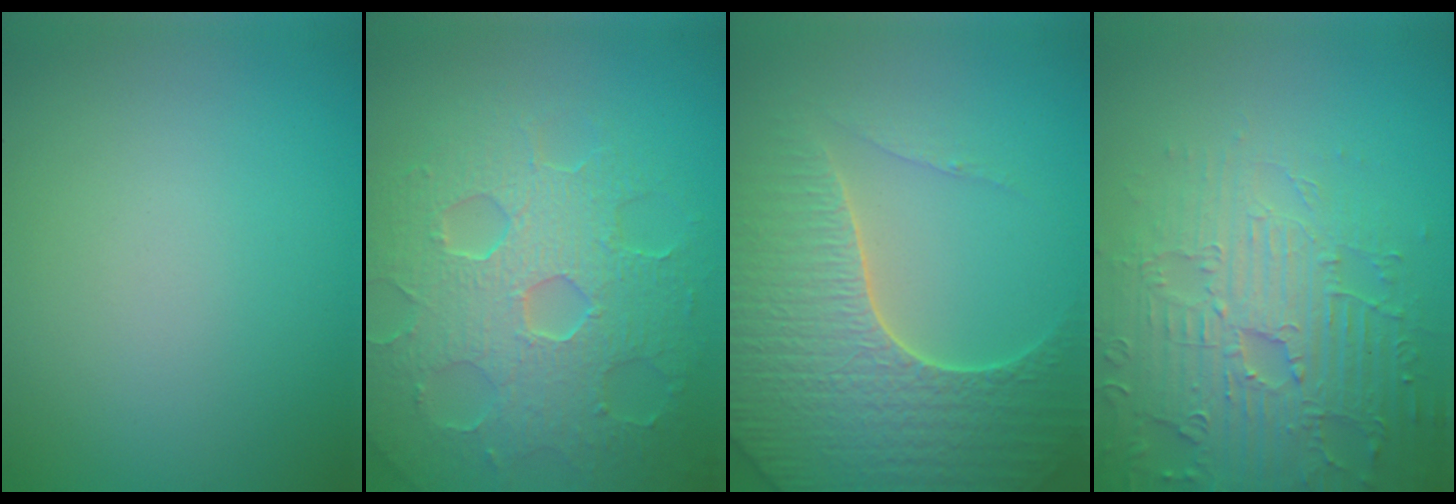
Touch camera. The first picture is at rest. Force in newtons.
{"total": 8.9, "press": 6.0, "slide": 6.5}
{"total": 7.0, "press": 6.7, "slide": 1.8}
{"total": 6.1, "press": 5.2, "slide": 3.1}